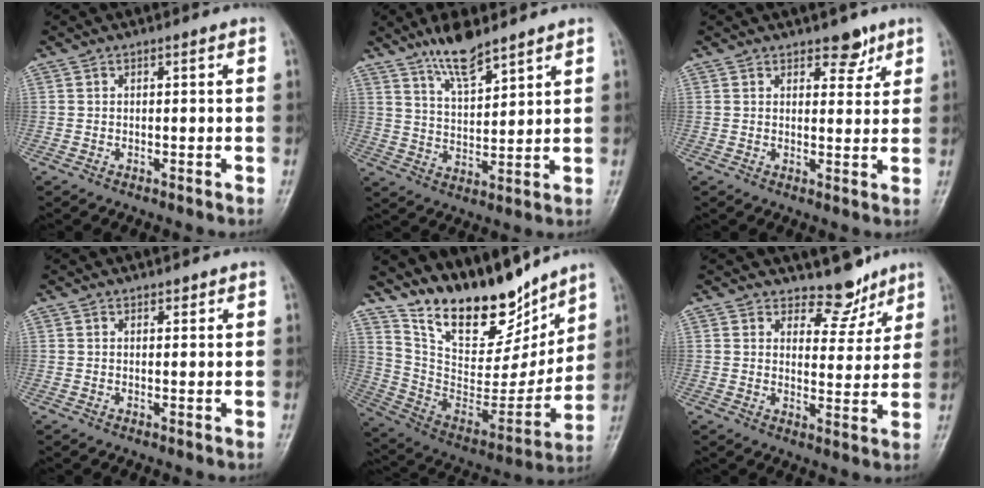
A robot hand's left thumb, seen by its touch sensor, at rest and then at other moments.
{"total": 8.5, "force": [6.6, 2.2, 4.9], "torque": [-0.078, -0.044, 0.127]}
{"total": 4.1, "force": [2.8, 2.1, 2.0], "torque": [-0.001, -0.015, 0.039]}
{"total": 0.9, "force": [0.7, 0.4, 0.3], "torque": [0.001, -0.005, 0.009]}
{"total": 20.8, "force": [16.6, 8.3, 9.4], "torque": [-0.106, -0.099, 0.295]}
{"total": 5.9, "force": [5.1, 2.9, 0.7], "torque": [0.017, -0.045, 0.079]}